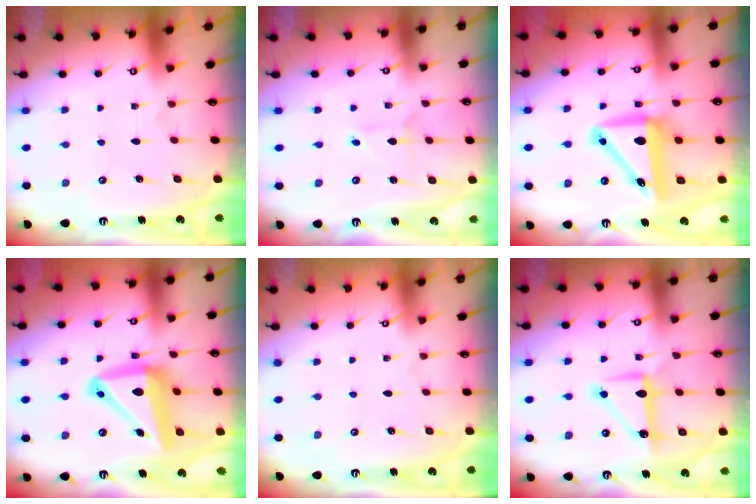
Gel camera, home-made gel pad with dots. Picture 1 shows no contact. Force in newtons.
{"total": 2.0, "press": 2.0, "slide": 0.3}
{"total": 10.5, "press": 9.8, "slide": 3.8}
{"total": 16.0, "press": 15.8, "slide": 2.2}
{"total": 0.8, "press": 0.7, "slide": 0.4}
{"total": 9.9, "press": 9.9, "slide": 0.7}